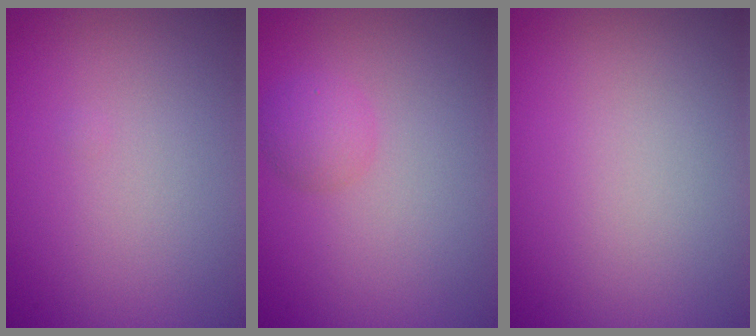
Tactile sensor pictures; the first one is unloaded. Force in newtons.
{"total": 1.8, "press": 1.8, "slide": 0.1}
{"total": 0.0}